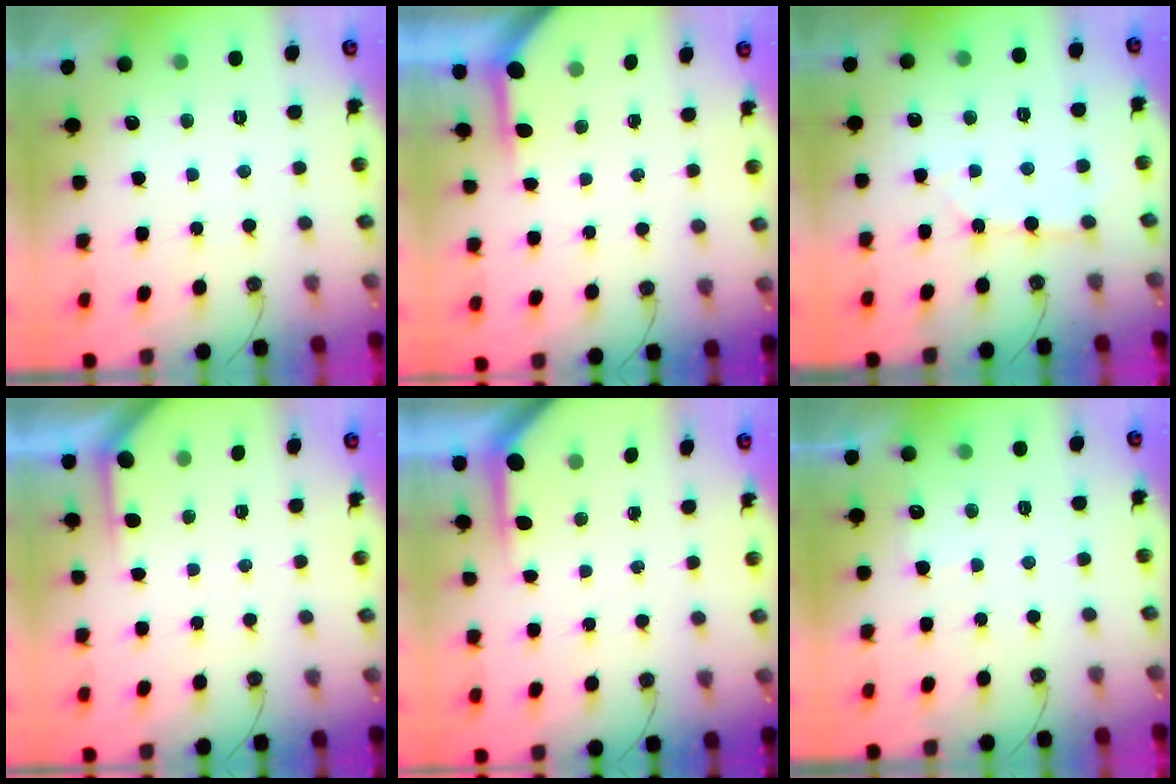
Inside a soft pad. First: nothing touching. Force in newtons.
{"total": 3.8, "press": 3.8, "slide": 0.4}
{"total": 2.6, "press": 2.6, "slide": 0.3}
{"total": 1.9, "press": 1.9, "slide": 0.2}
{"total": 3.7, "press": 3.7, "slide": 0.3}
{"total": 4.9, "press": 4.8, "slide": 0.6}